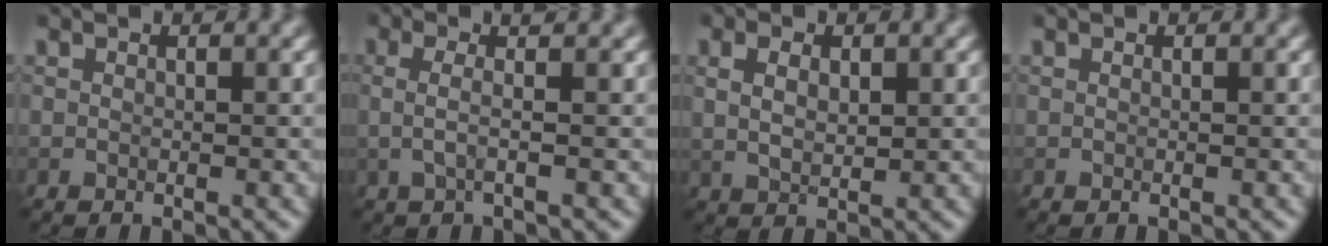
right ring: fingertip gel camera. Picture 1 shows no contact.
{"total": 2.6, "force": [0.1, 0.7, 2.5], "torque": [-0.045, 0.001, -0.004]}
{"total": 2.6, "force": [0.7, 1.4, 2.1], "torque": [-0.043, -0.002, 0.017]}
{"total": 0.0}